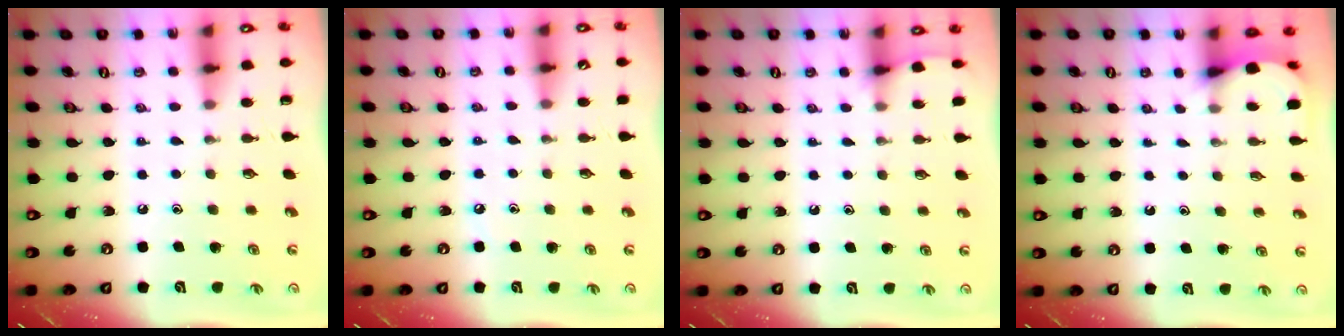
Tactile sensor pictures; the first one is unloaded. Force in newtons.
{"total": 3.0, "press": 3.0, "slide": 0.4}
{"total": 2.4, "press": 2.4, "slide": 0.4}
{"total": 2.9, "press": 2.9, "slide": 0.3}